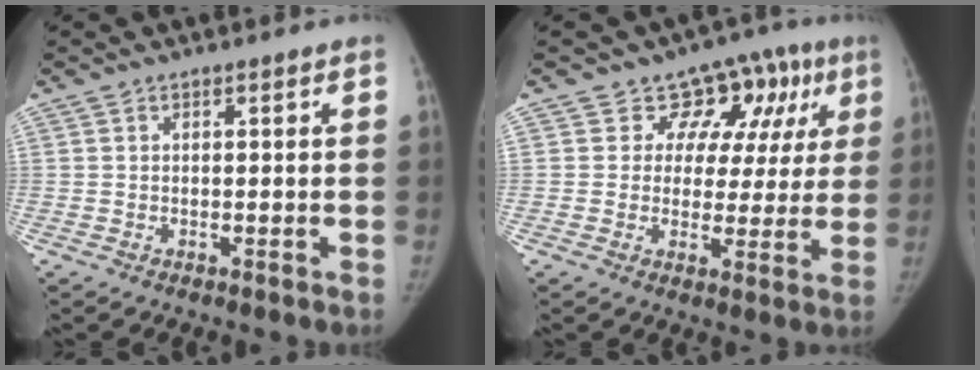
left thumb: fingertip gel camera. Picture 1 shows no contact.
{"total": 11.0, "force": [5.3, 8.6, 4.4], "torque": [0.010, -0.004, 0.059]}